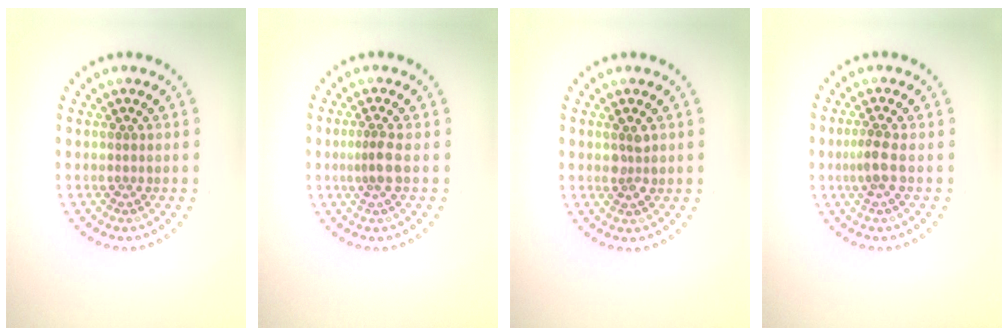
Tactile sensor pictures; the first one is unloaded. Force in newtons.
{"total": 2.0, "press": 1.6, "slide": 1.2}
{"total": 1.3, "press": 1.3, "slide": 0.3}
{"total": 1.8, "press": 1.5, "slide": 1.1}